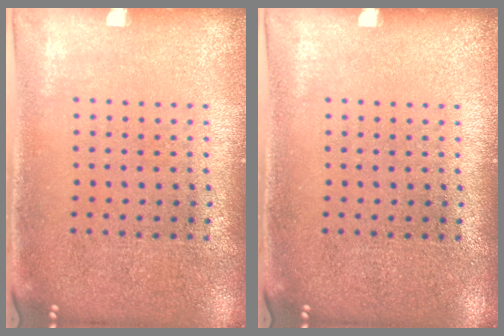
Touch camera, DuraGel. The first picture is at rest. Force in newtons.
{"total": 0.0}